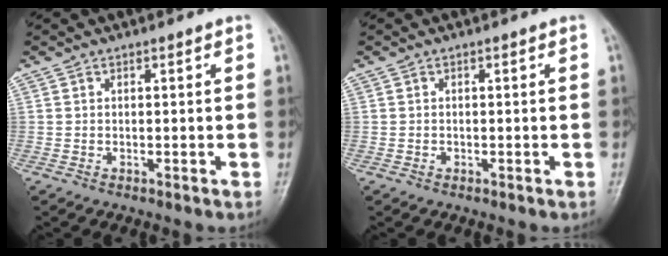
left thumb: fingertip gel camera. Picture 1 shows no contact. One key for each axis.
{"total": 0.8, "fx": -0.1, "fy": 0.6, "fz": 0.5, "tx": -0.001, "ty": 0.005, "tz": -0.002}